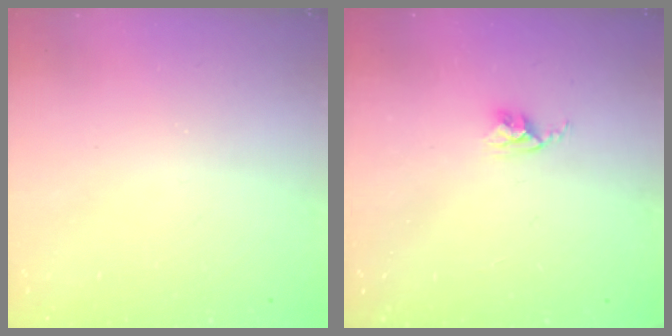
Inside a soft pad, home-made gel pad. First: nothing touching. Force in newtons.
{"total": 2.8, "press": 2.7, "slide": 0.4}